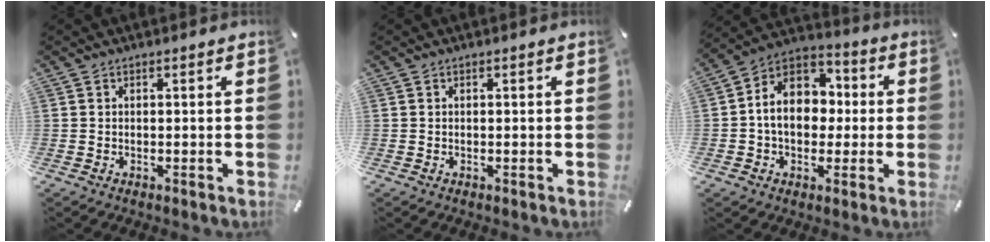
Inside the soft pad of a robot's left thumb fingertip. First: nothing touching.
{"total": 0.0}
{"total": 11.9, "force": [-0.7, 9.7, 6.9], "torque": [-0.136, 0.009, -0.017]}